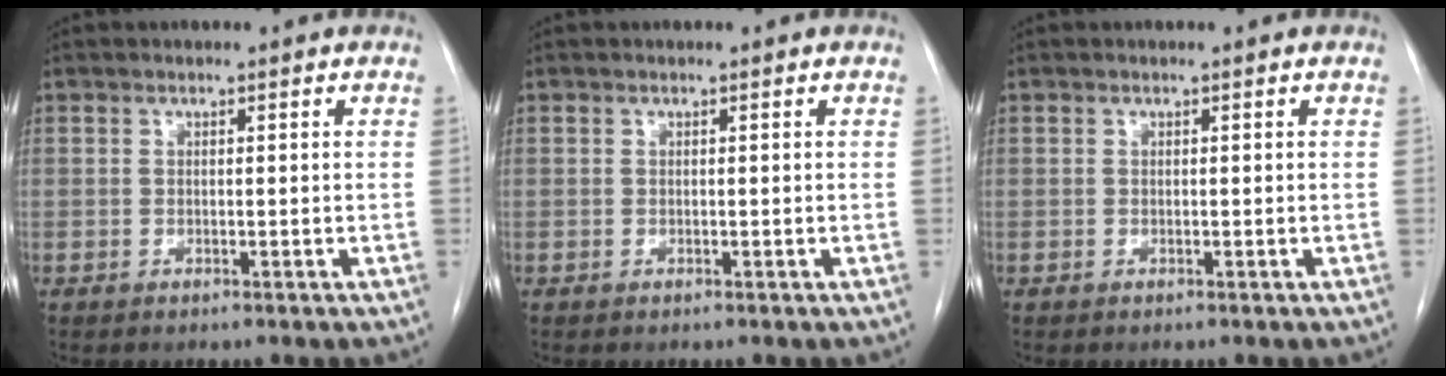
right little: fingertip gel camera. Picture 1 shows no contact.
{"total": 0.0}
{"total": 0.0}